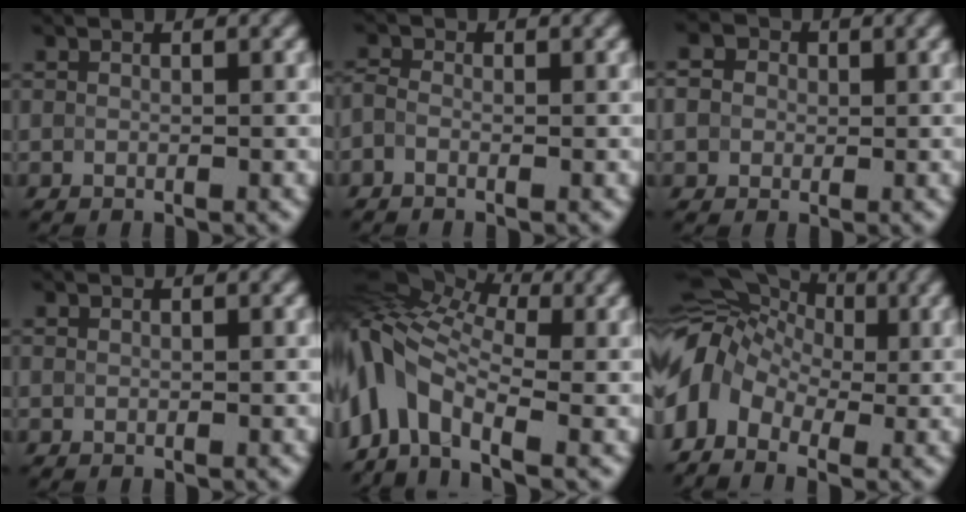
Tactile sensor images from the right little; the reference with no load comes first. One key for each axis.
{"total": 1.3, "fx": -0.7, "fy": 0.9, "fz": 0.8, "tx": -0.022, "ty": -0.003, "tz": -0.020}
{"total": 5.2, "fx": 1.4, "fy": 4.3, "fz": 2.5, "tx": -0.041, "ty": 0.035, "tz": -0.006}
{"total": 0.0}
{"total": 9.2, "fx": -1.7, "fy": 5.7, "fz": 7.0, "tx": -0.142, "ty": 0.013, "tz": -0.055}
{"total": 8.1, "fx": -1.5, "fy": 6.0, "fz": 5.2, "tx": -0.098, "ty": 0.011, "tz": -0.052}